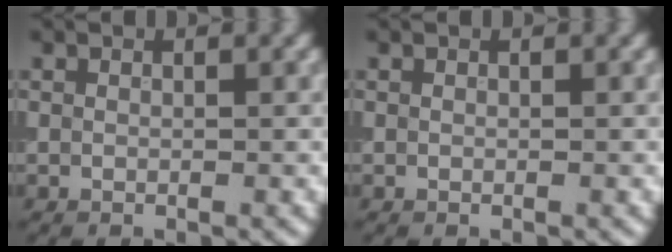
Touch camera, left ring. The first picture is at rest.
{"total": 0.0}